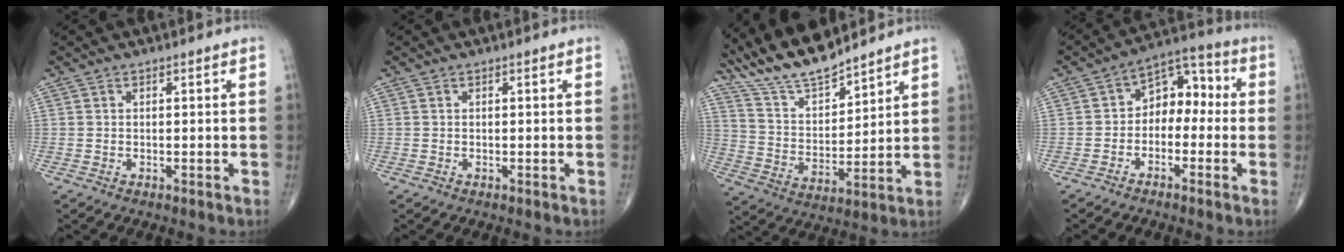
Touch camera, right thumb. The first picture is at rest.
{"total": 0.0}
{"total": 12.9, "force": [11.7, 2.6, 4.7], "torque": [-0.074, -0.056, 0.229]}
{"total": 8.6, "force": [-1.1, 6.0, 6.1], "torque": [-0.054, 0.046, -0.036]}